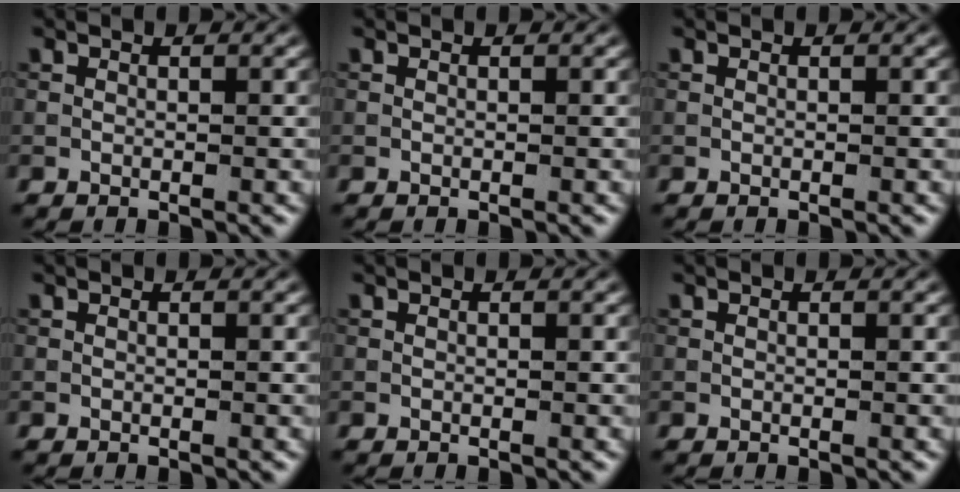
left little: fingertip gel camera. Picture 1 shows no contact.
{"total": 0.0}
{"total": 0.0}
{"total": 0.0}
{"total": 0.0}
{"total": 0.0}